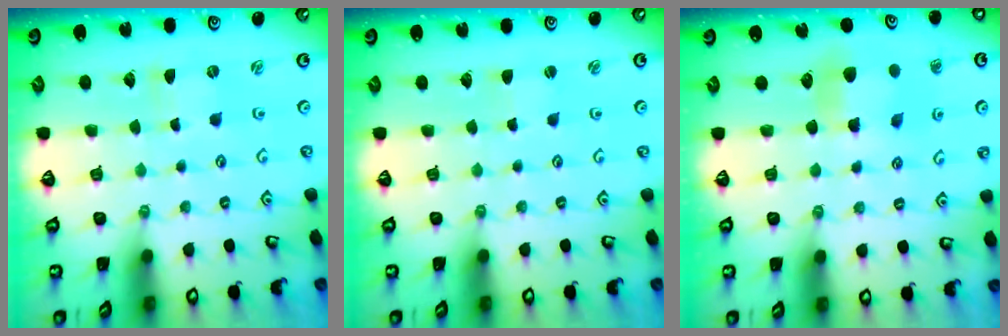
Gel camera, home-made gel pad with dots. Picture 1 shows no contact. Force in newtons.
{"total": 1.7, "press": 1.7, "slide": 0.3}
{"total": 5.3, "press": 5.3, "slide": 0.2}